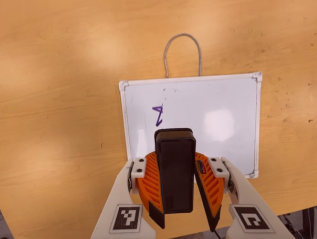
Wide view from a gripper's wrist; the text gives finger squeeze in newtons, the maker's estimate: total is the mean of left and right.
{"total": 10.0, "left": 10.0, "right": 10.0}